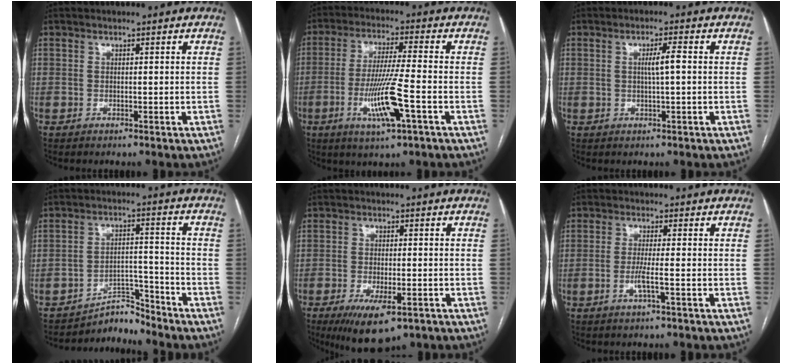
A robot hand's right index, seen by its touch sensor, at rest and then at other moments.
{"total": 10.3, "force": [-3.5, 0.1, 9.7], "torque": [-0.192, -0.013, -0.065]}
{"total": 2.9, "force": [0.2, 0.1, 2.9], "torque": [-0.052, 0.001, 0.004]}
{"total": 4.9, "force": [-4.8, 0.4, -0.9], "torque": [0.020, 0.026, -0.075]}
{"total": 8.6, "force": [-4.9, 2.8, 6.6], "torque": [-0.111, -0.018, -0.073]}
{"total": 3.0, "force": [-1.0, -0.4, 2.8], "torque": [-0.059, -0.006, -0.024]}